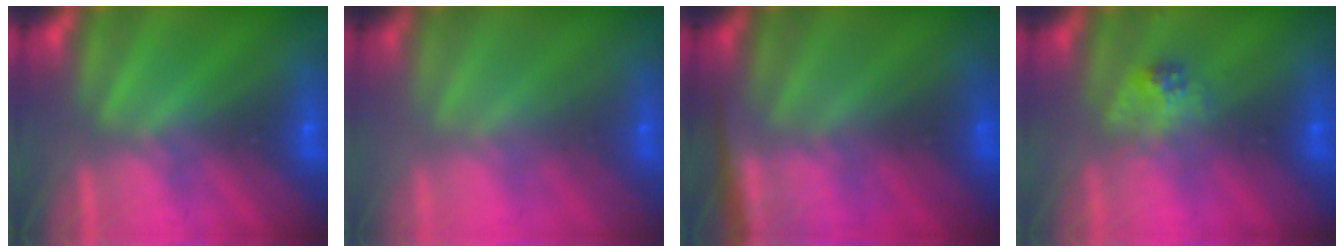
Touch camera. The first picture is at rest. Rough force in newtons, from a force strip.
{"total": 2.3}
{"total": 9.3}
{"total": 2.3}